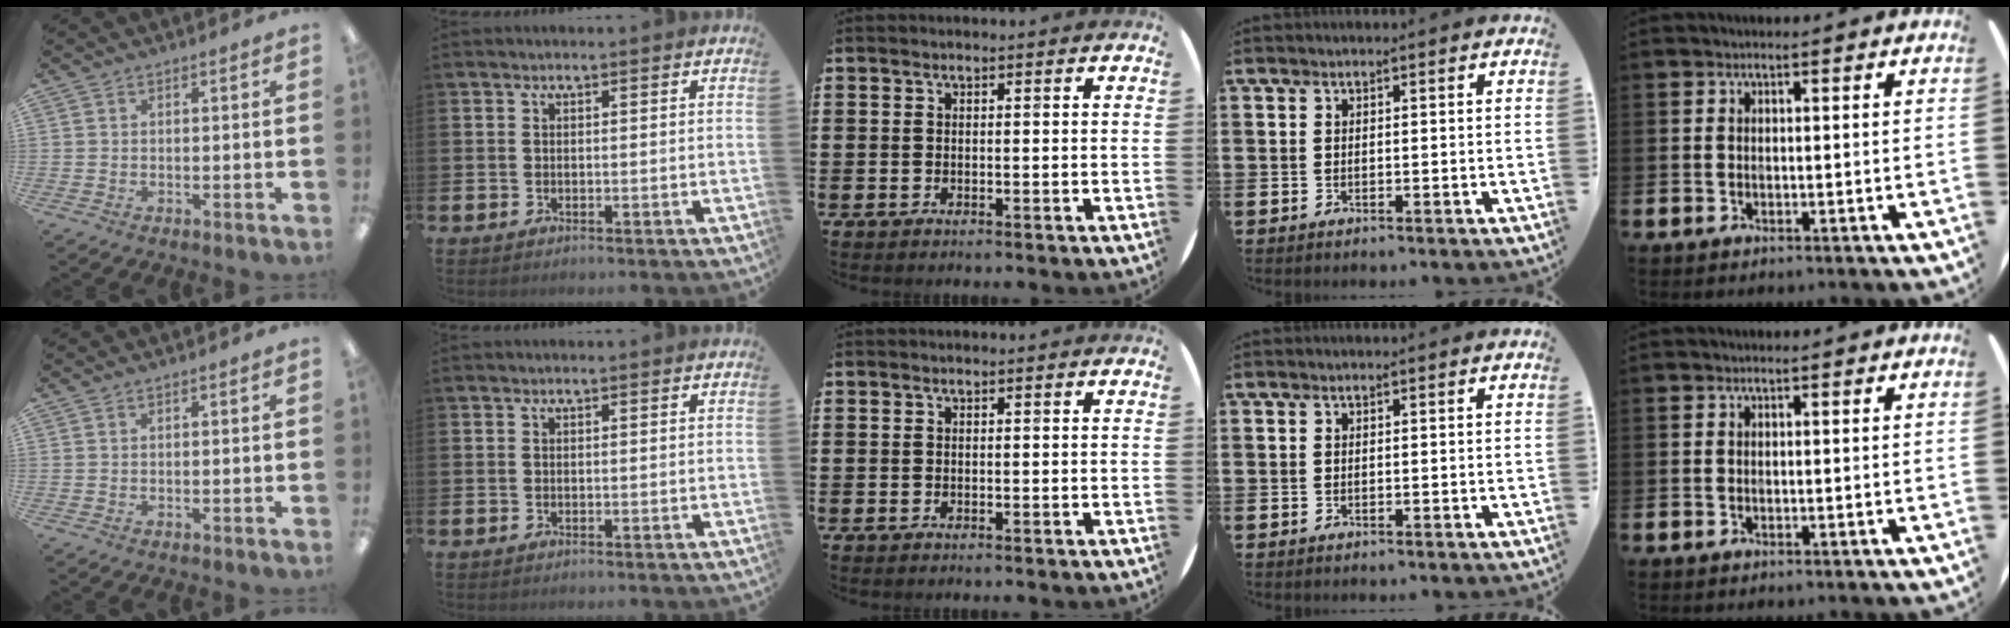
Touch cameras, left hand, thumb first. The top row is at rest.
{}